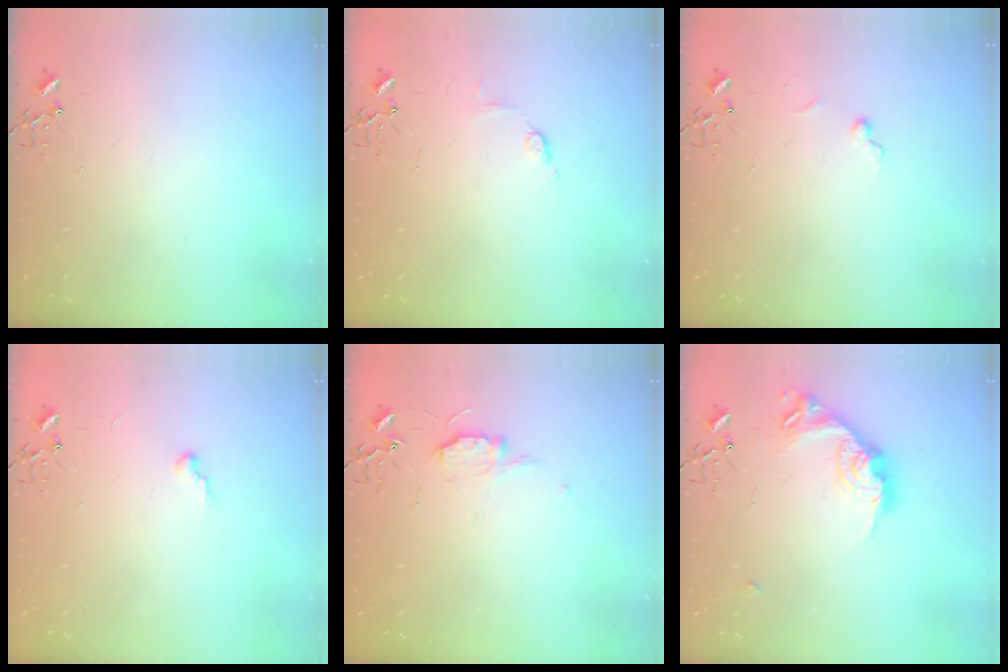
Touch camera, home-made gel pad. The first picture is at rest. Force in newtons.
{"total": 5.7, "press": 5.6, "slide": 0.8}
{"total": 4.3, "press": 4.3, "slide": 0.6}
{"total": 5.7, "press": 5.7, "slide": 0.5}
{"total": 7.3, "press": 7.3, "slide": 0.7}
{"total": 16.7, "press": 16.7, "slide": 0.9}